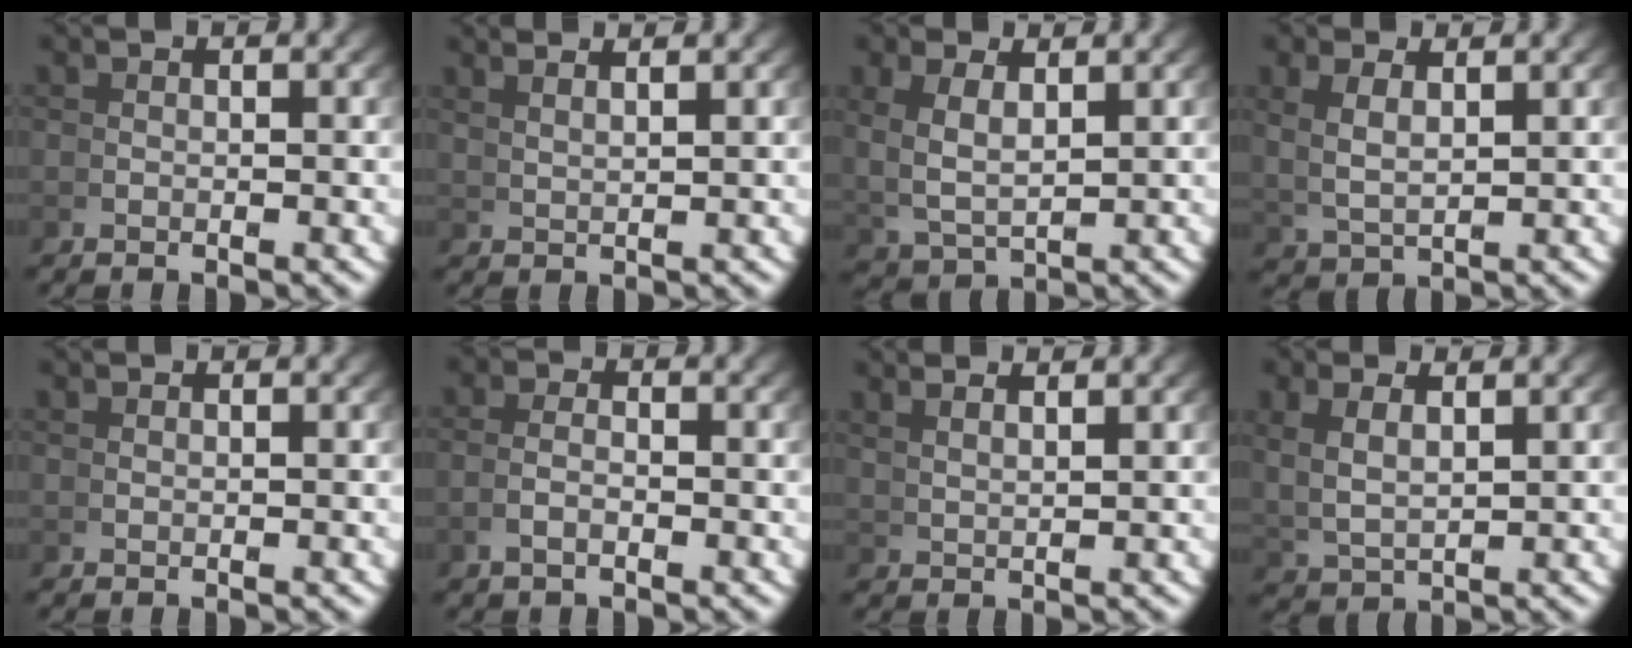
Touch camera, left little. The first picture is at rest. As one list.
[{"total": 3.1, "force": [2.8, -0.6, 1.0], "torque": [-0.003, 0.009, 0.054]}, {"total": 3.7, "force": [1.6, 2.1, 2.6], "torque": [-0.063, -0.007, 0.041]}, {"total": 2.5, "force": [1.6, 0.8, 1.8], "torque": [-0.039, -0.006, 0.043]}, {"total": 0.9, "force": [0.5, -0.7, -0.2], "torque": [0.010, 0.002, 0.012]}, {"total": 1.0, "force": [-0.5, -0.1, 0.9], "torque": [-0.020, -0.005, -0.007]}, {"total": 3.0, "force": [2.7, -0.5, 0.9], "torque": [-0.004, 0.008, 0.054]}, {"total": 3.0, "force": [1.8, 1.3, 2.0], "torque": [-0.045, -0.001, 0.044]}]